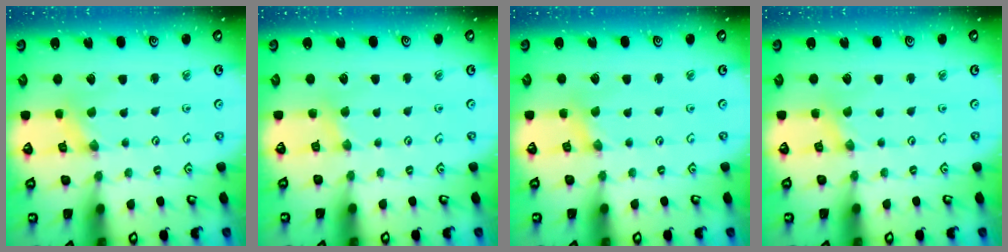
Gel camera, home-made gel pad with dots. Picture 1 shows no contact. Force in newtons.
{"total": 2.6, "press": 2.6, "slide": 0.5}
{"total": 0.7, "press": 0.7, "slide": 0.1}
{"total": 0.0}